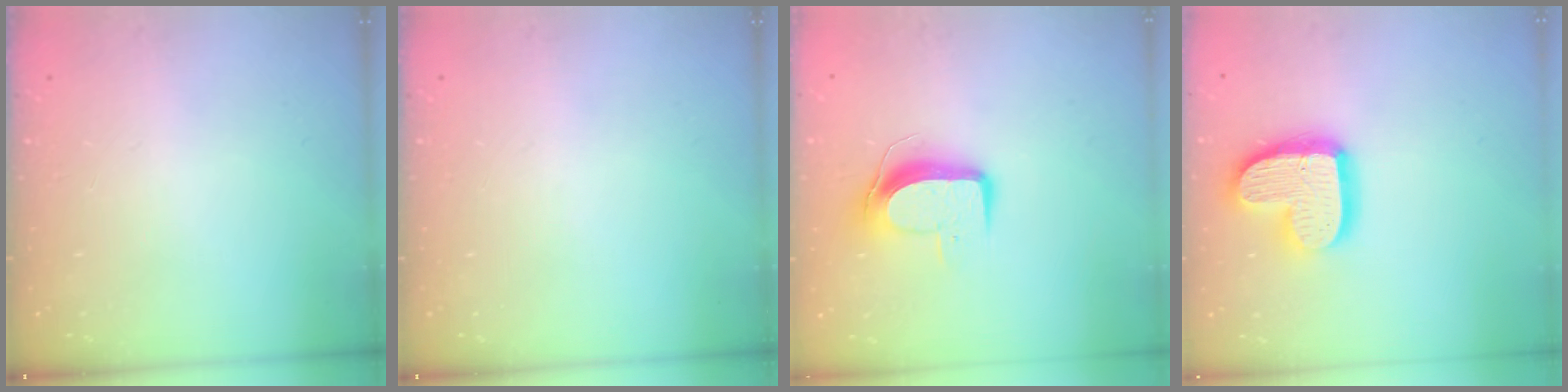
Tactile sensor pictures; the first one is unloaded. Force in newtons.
{"total": 0.0}
{"total": 9.2, "press": 9.2, "slide": 0.7}
{"total": 16.7, "press": 16.6, "slide": 1.2}